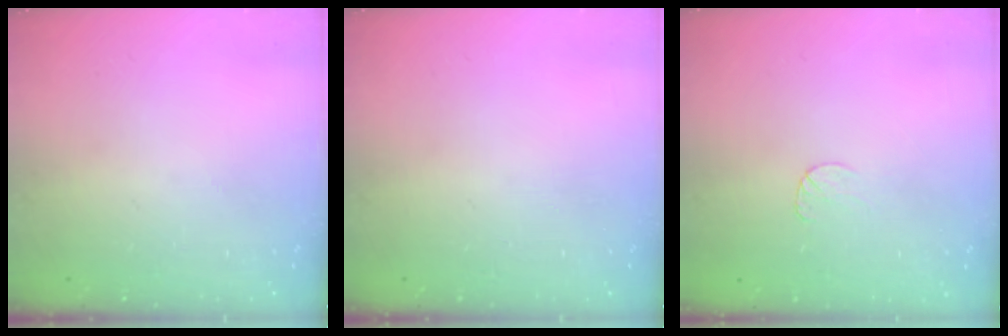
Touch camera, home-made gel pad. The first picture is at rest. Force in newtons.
{"total": 0.0}
{"total": 3.7, "press": 3.6, "slide": 0.4}